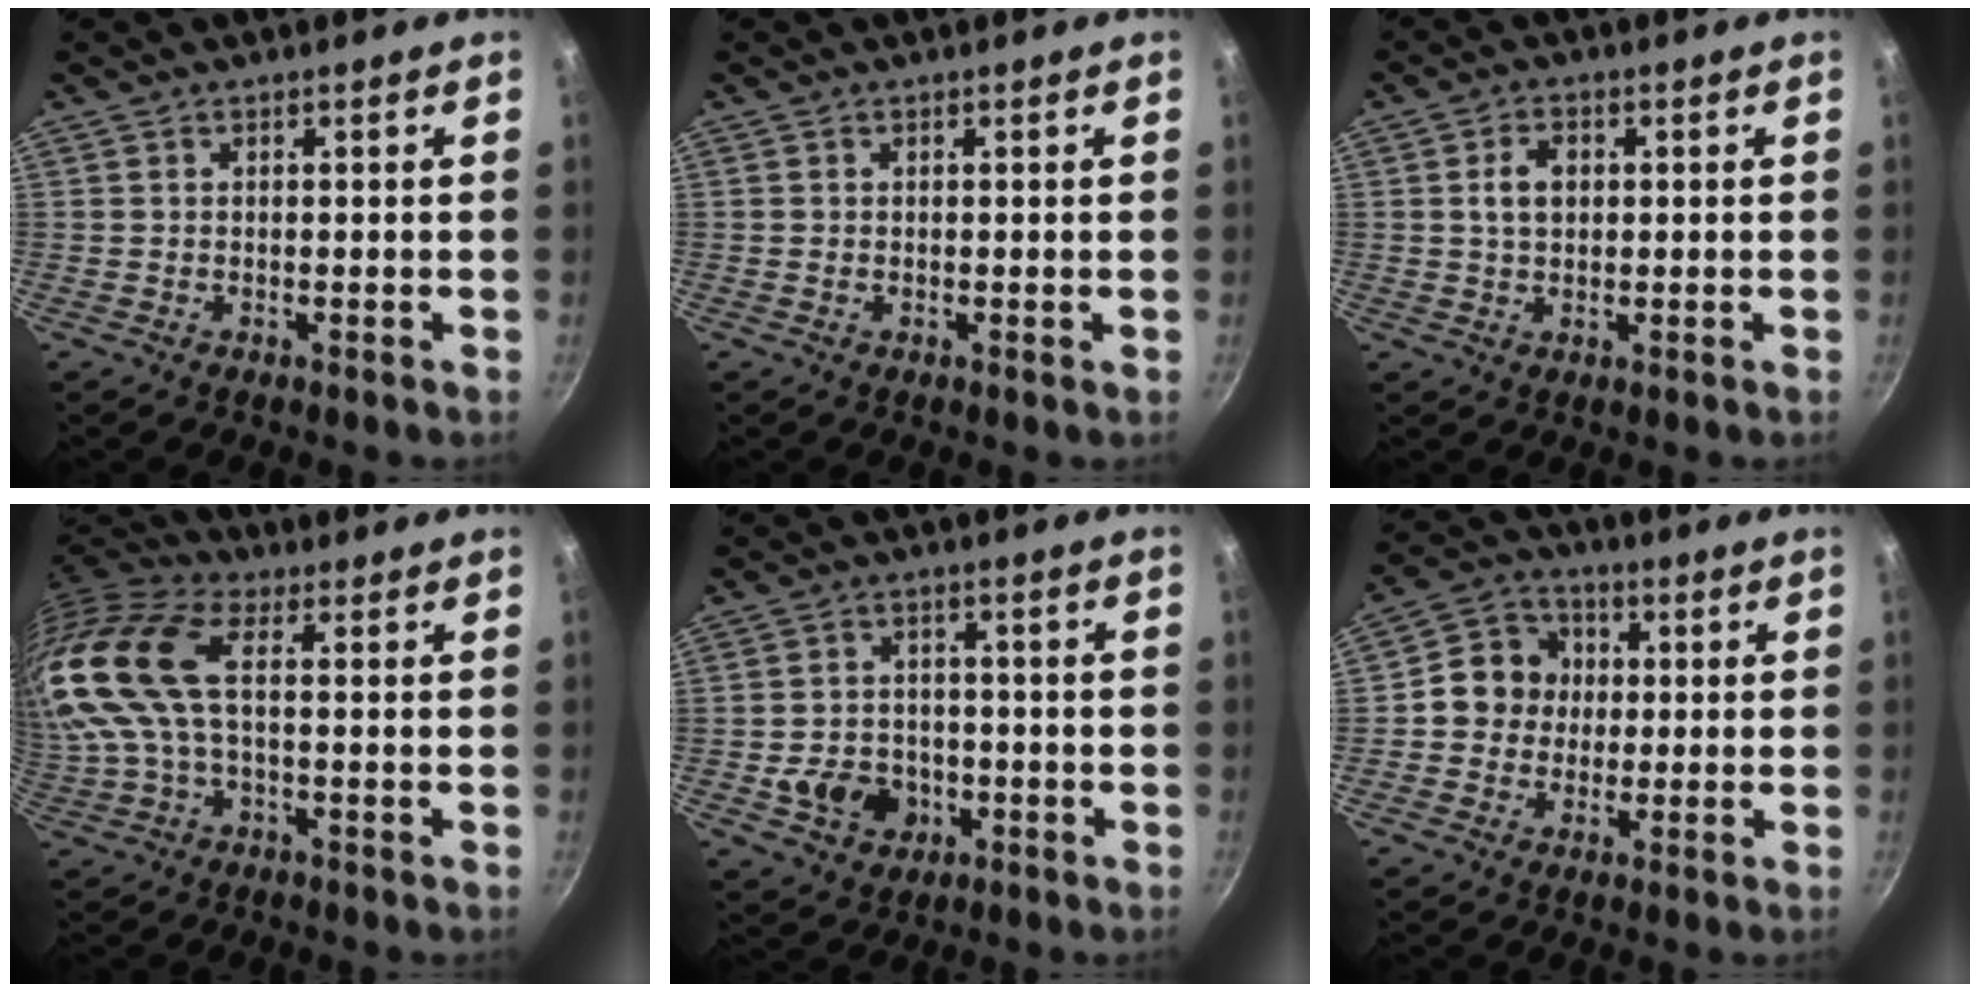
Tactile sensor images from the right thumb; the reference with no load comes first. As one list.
[{"total": 0.0}, {"total": 4.4, "force": [0.7, 3.1, 3.0], "torque": [-0.037, 0.003, 0.011]}, {"total": 17.6, "force": [1.5, 8.9, 15.1], "torque": [-0.327, 0.020, 0.016]}, {"total": 8.4, "force": [-2.5, 6.8, 4.2], "torque": [-0.050, 0.023, -0.036]}, {"total": 9.0, "force": [0.2, 8.3, 3.5], "torque": [-0.019, 0.019, -0.016]}]